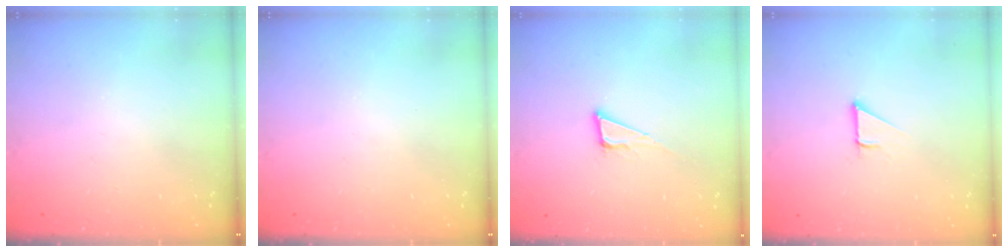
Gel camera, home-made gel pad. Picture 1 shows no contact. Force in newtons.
{"total": 0.0}
{"total": 7.0, "press": 6.4, "slide": 2.8}
{"total": 1.6, "press": 1.6, "slide": 0.2}